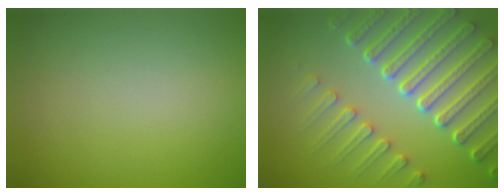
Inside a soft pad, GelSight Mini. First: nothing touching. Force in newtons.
{"total": 8.1, "press": 6.1, "slide": 5.3}